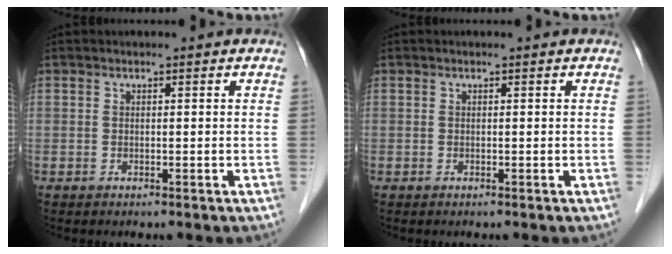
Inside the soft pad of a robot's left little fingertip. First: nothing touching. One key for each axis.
{"total": 0.0}